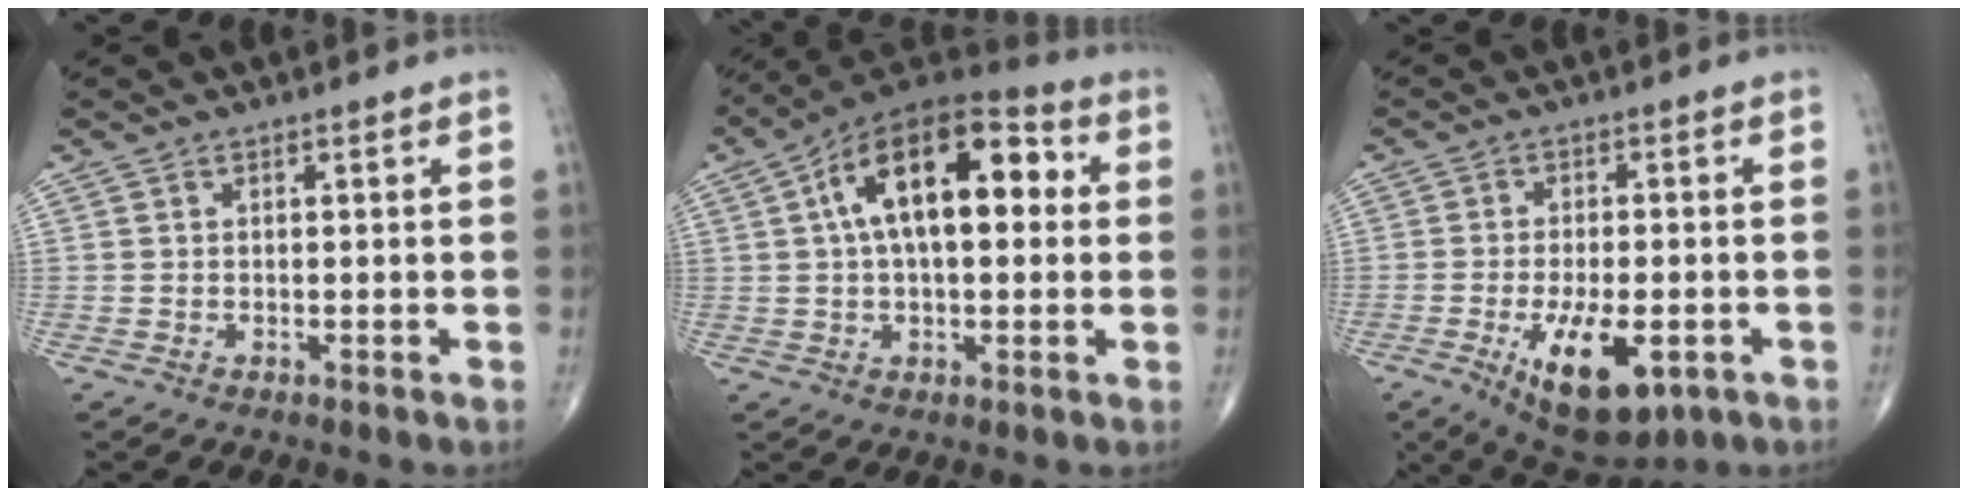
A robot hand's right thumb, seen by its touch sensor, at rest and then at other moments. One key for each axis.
{"total": 18.5, "fx": 3.7, "fy": 9.4, "fz": 15.6, "tx": -0.230, "ty": 0.035, "tz": 0.047}
{"total": 12.7, "fx": -4.6, "fy": 5.6, "fz": 10.4, "tx": -0.161, "ty": 0.001, "tz": -0.058}